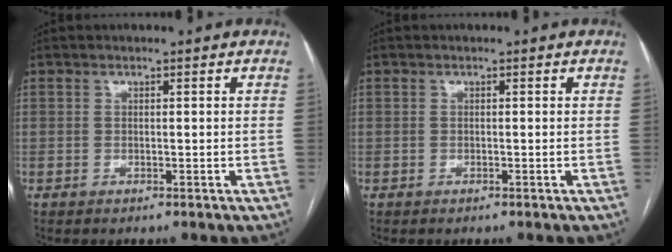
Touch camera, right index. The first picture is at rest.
{"total": 0.0}